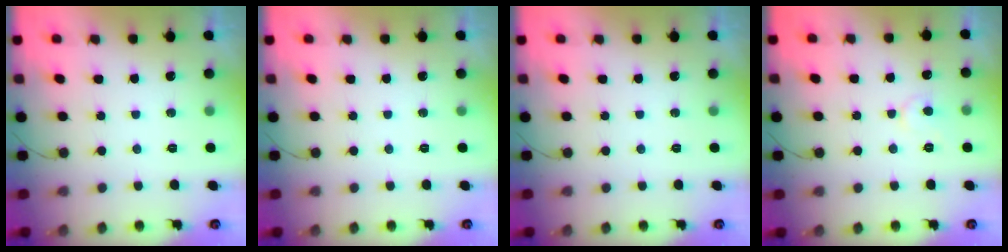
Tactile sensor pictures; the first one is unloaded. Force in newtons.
{"total": 0.0}
{"total": 0.0}
{"total": 5.8, "press": 5.8, "slide": 0.3}